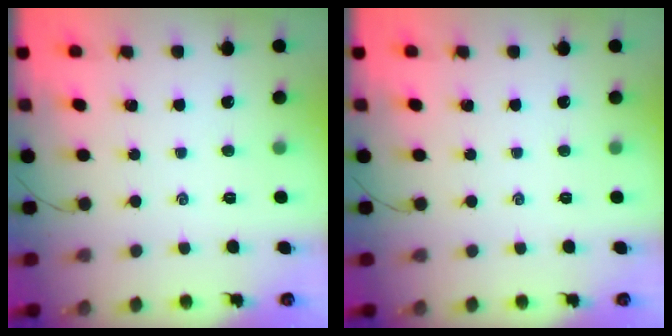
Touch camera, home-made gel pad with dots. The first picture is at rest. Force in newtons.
{"total": 0.0}